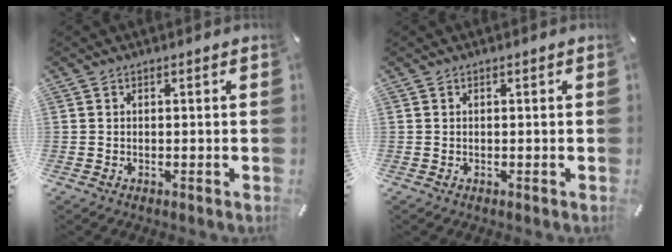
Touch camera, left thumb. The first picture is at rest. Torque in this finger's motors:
{"motor_torque": [-0.01, -0.01, 0.00, 0.00, 0.00]}